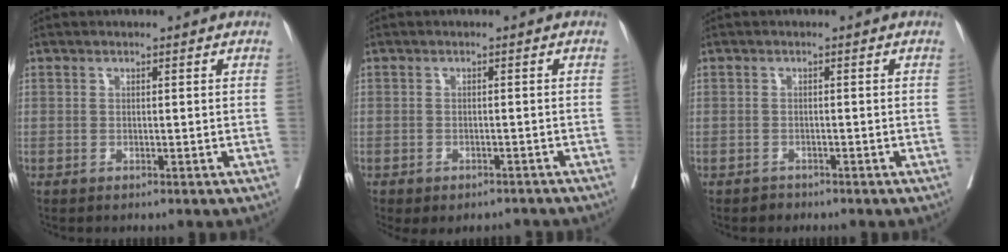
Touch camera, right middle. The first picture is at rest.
{"total": 5.6, "force": [-4.6, 2.7, 1.7], "torque": [-0.012, 0.010, -0.056]}
{"total": 1.0, "force": [-0.8, 0.6, -0.1], "torque": [0.001, 0.003, -0.017]}